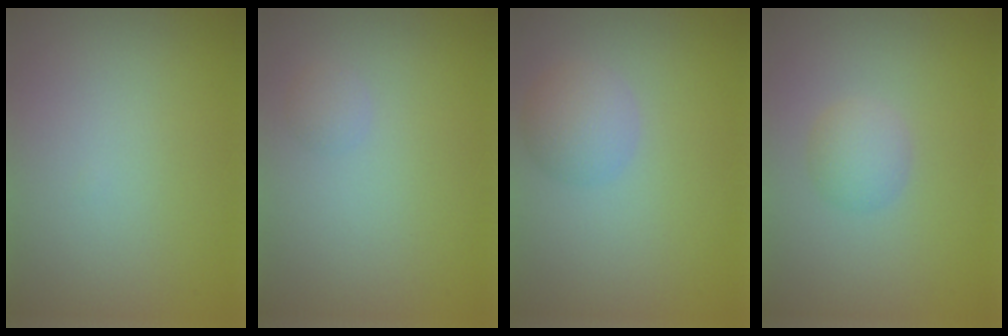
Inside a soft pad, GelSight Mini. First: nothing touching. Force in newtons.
{"total": 0.8, "press": 0.8, "slide": 0.0}
{"total": 2.6, "press": 2.6, "slide": 0.1}
{"total": 1.9, "press": 1.9, "slide": 0.0}